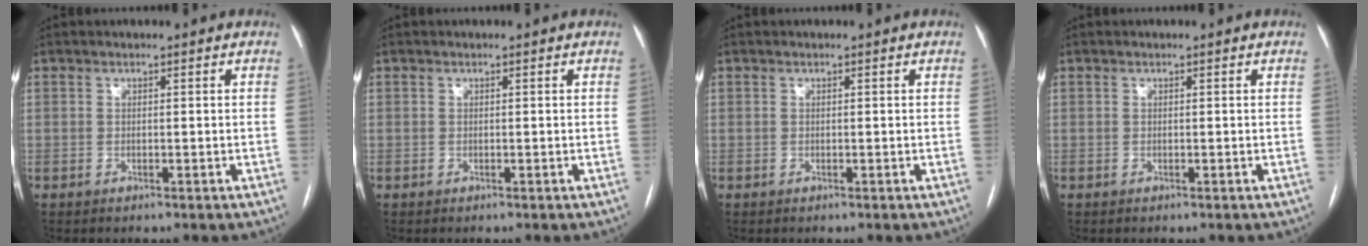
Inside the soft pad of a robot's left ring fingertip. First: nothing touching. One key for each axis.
{"total": 0.0}
{"total": 0.0}
{"total": 0.0}